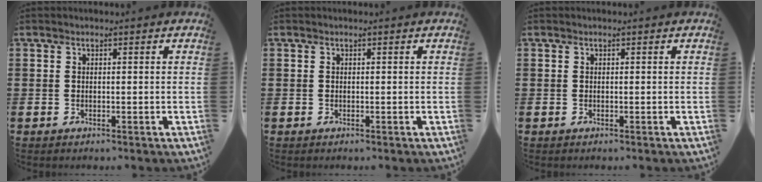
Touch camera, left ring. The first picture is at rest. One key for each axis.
{"total": 0.0}
{"total": 0.0}